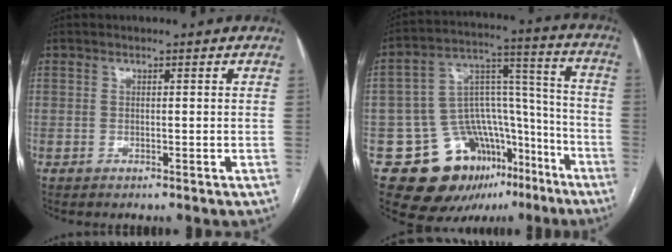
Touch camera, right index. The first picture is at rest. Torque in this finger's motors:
{"motor_torque": [0.30, 0.02, -0.19, -0.18]}